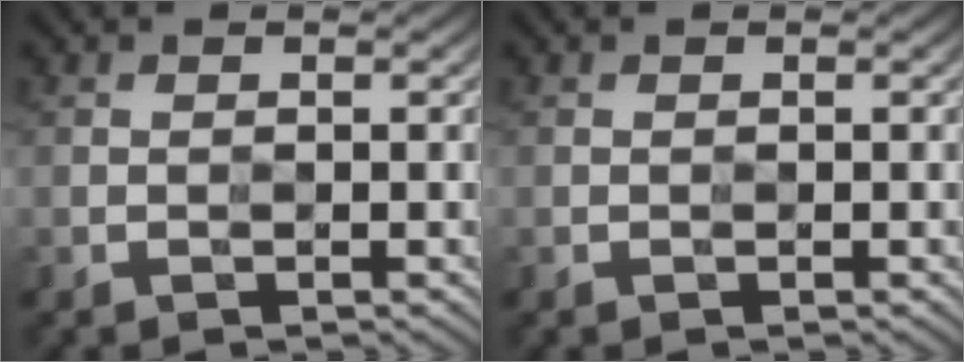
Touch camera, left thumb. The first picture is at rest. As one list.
[{"total": 0.0}]